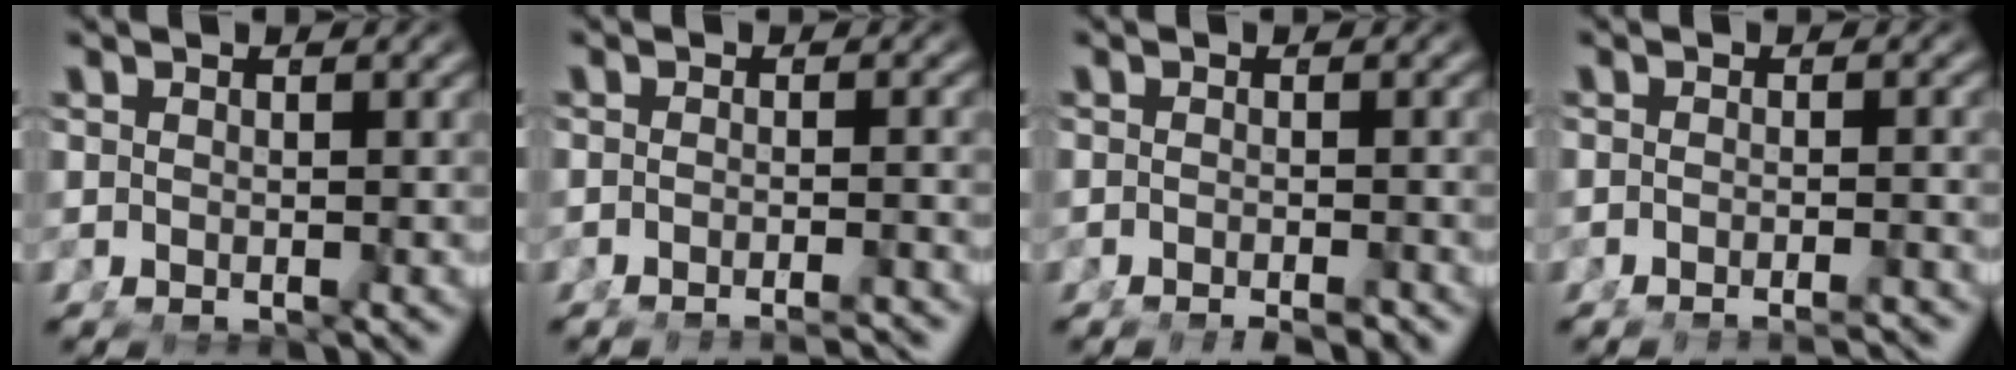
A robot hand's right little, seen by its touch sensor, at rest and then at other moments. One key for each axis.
{"total": 3.3, "fx": -3.1, "fy": 0.0, "fz": 0.9, "tx": -0.008, "ty": -0.002, "tz": -0.052}
{"total": 2.7, "fx": -2.5, "fy": 0.3, "fz": 0.9, "tx": -0.010, "ty": -0.005, "tz": -0.036}
{"total": 2.9, "fx": -2.8, "fy": 0.0, "fz": 0.9, "tx": -0.010, "ty": 0.000, "tz": -0.047}